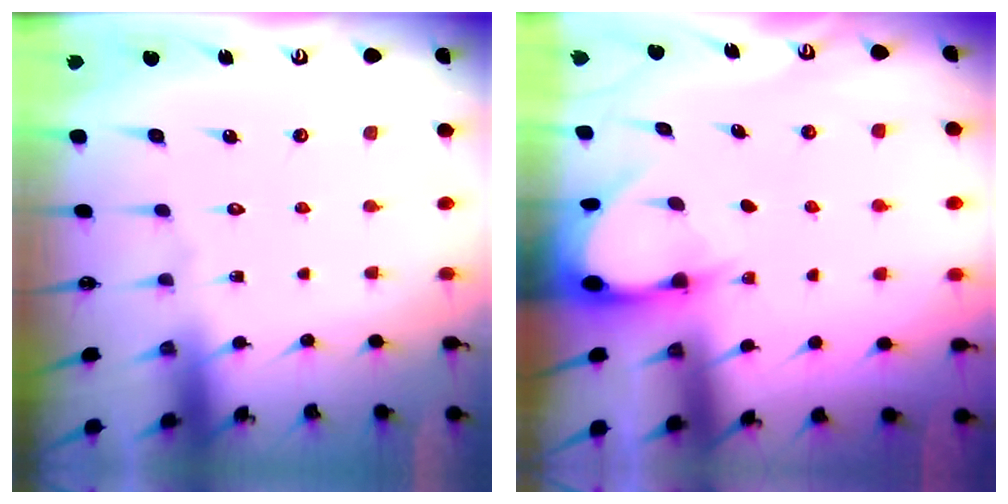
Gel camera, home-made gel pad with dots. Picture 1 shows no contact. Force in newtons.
{"total": 3.0, "press": 2.9, "slide": 0.2}